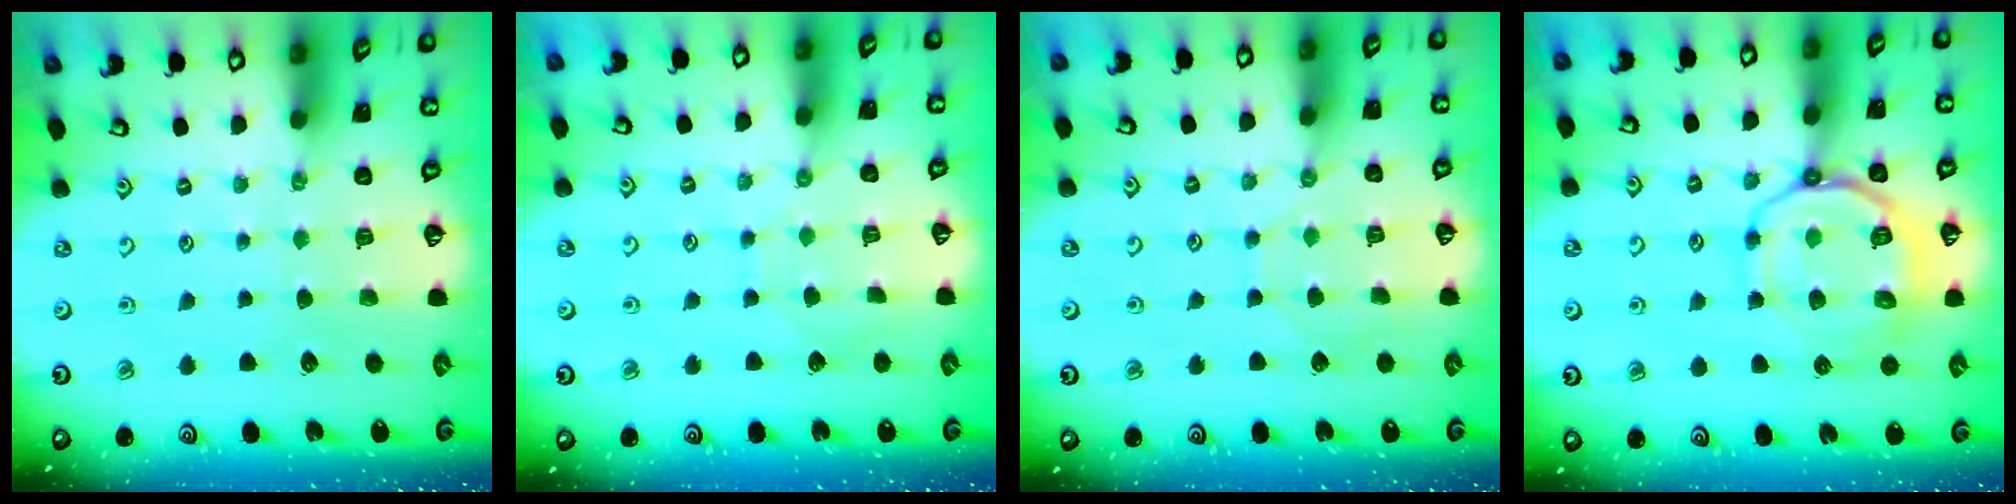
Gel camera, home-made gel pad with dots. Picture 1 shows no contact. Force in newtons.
{"total": 4.2, "press": 4.2, "slide": 0.5}
{"total": 4.6, "press": 4.6, "slide": 0.5}
{"total": 11.9, "press": 11.8, "slide": 1.0}